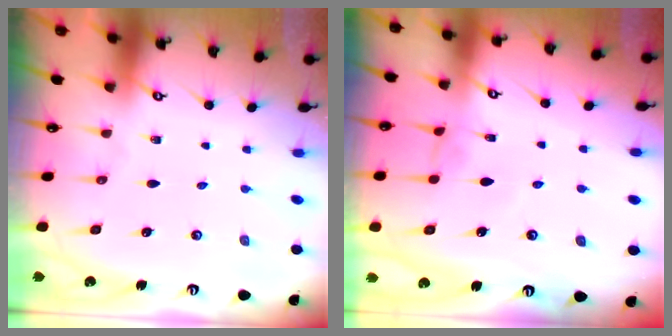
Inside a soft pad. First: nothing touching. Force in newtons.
{"total": 2.1, "press": 2.0, "slide": 0.3}